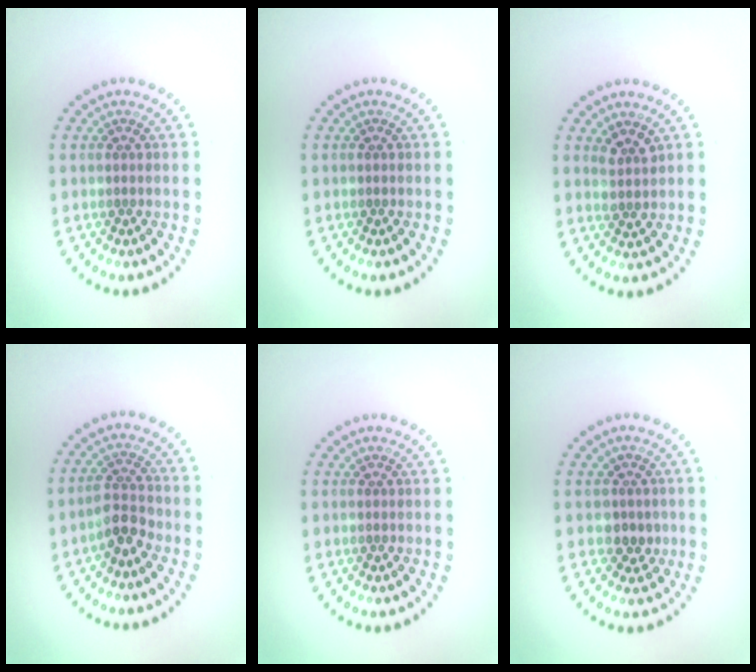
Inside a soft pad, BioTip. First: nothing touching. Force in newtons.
{"total": 0.0}
{"total": 1.3, "press": 1.1, "slide": 0.6}
{"total": 2.7, "press": 2.5, "slide": 1.1}
{"total": 0.0}
{"total": 2.1, "press": 1.8, "slide": 1.1}